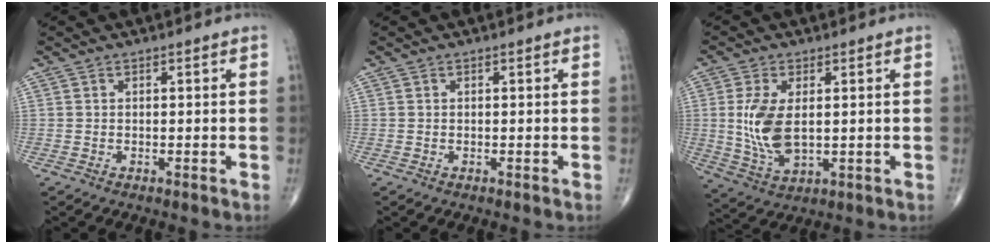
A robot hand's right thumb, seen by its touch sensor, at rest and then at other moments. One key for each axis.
{"total": 0.0}
{"total": 9.6, "fx": 0.8, "fy": 5.1, "fz": 8.2, "tx": -0.170, "ty": -0.013, "tz": 0.027}